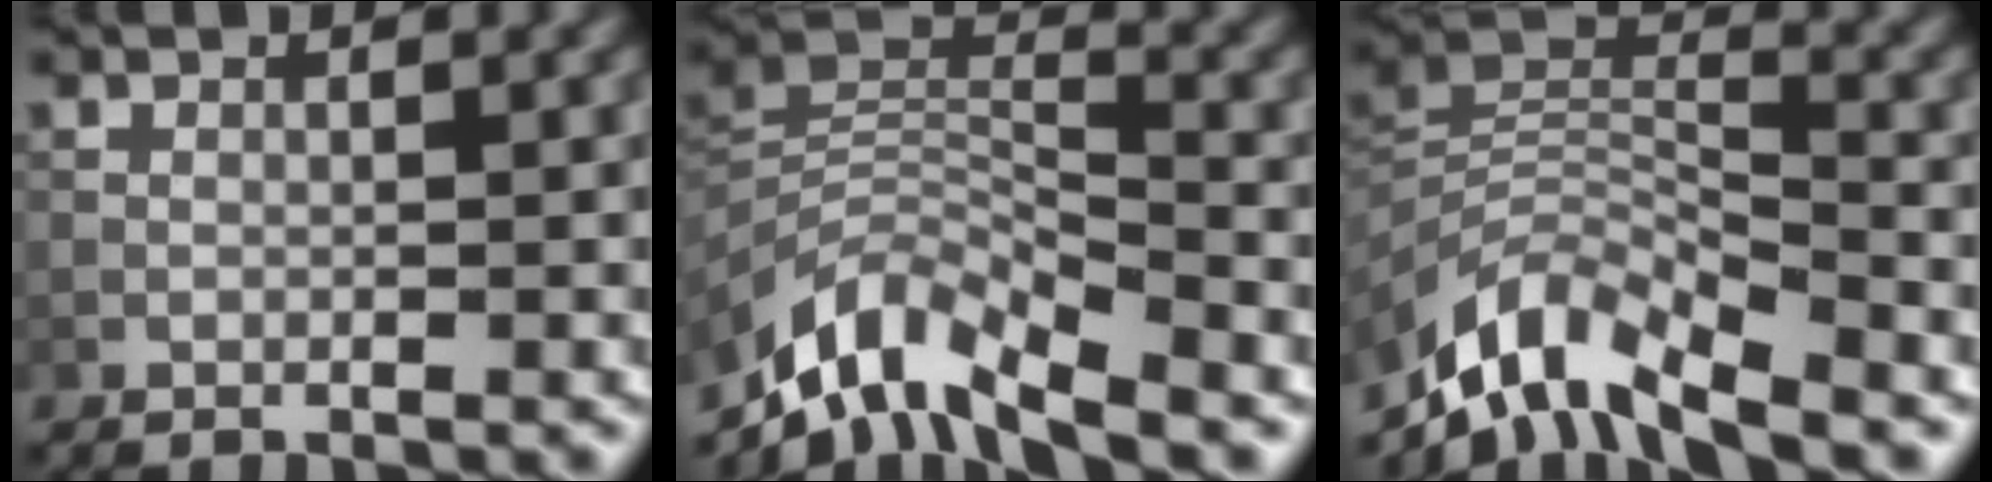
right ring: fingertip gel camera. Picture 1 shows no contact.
{"total": 8.7, "force": [-7.0, 2.5, 4.5], "torque": [-0.079, -0.002, -0.144]}
{"total": 9.0, "force": [-7.1, 2.6, 4.8], "torque": [-0.083, 0.000, -0.146]}